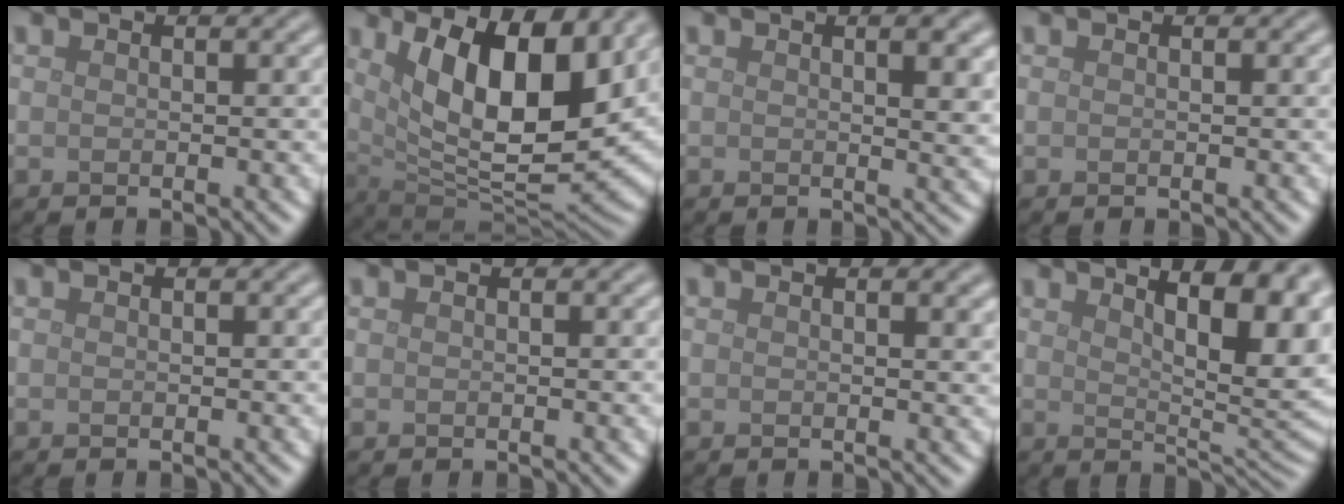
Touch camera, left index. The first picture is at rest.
{"total": 11.9, "force": [4.0, 4.5, 10.2], "torque": [-0.162, -0.010, 0.072]}
{"total": 3.7, "force": [1.2, 1.2, 3.3], "torque": [-0.033, 0.003, 0.016]}
{"total": 0.0}
{"total": 0.0}
{"total": 0.0}
{"total": 1.4, "force": [0.7, 0.4, 1.1], "torque": [-0.009, 0.002, 0.010]}
{"total": 11.6, "force": [4.9, 4.1, 9.6], "torque": [-0.101, 0.022, 0.062]}